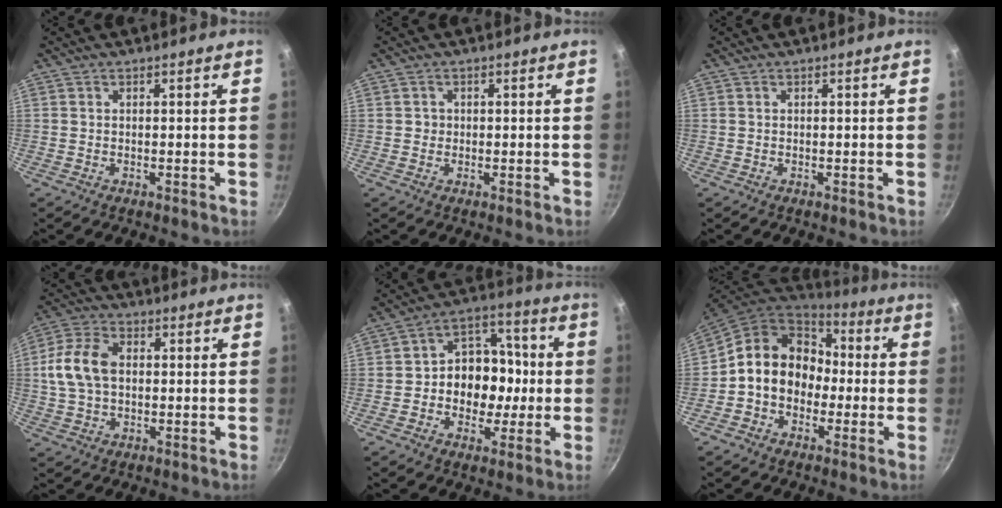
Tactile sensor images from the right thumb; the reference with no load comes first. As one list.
[{"total": 1.1, "force": [0.0, 1.1, 0.2], "torque": [0.005, 0.000, -0.002]}, {"total": 0.0}, {"total": 10.5, "force": [0.9, 7.1, 7.7], "torque": [-0.144, 0.020, 0.010]}, {"total": 13.1, "force": [-1.3, 10.4, 7.9], "torque": [-0.059, 0.032, -0.035]}, {"total": 14.6, "force": [-0.8, 12.2, 8.0], "torque": [-0.102, 0.049, -0.029]}]